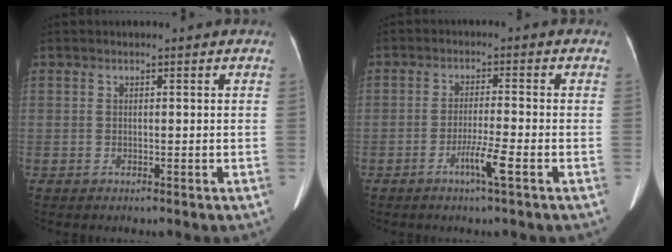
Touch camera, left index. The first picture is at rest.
{"total": 4.1, "force": [-2.2, -0.5, 3.5], "torque": [-0.067, -0.008, -0.045]}